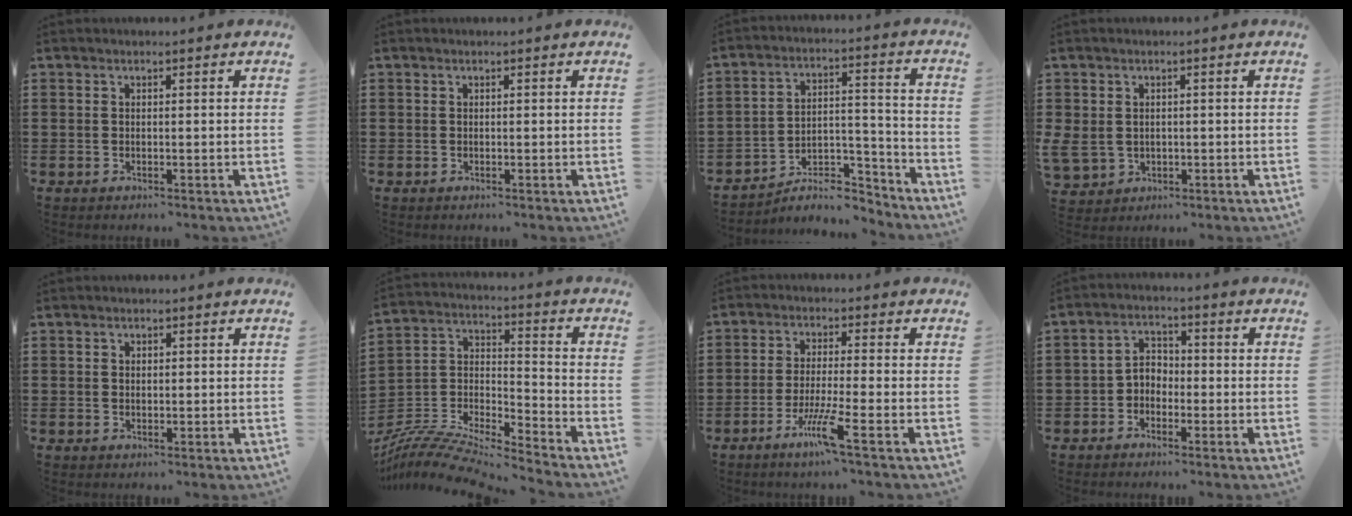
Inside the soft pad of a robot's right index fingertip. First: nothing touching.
{"total": 0.0}
{"total": 7.1, "force": [-6.2, 2.3, 2.5], "torque": [-0.035, 0.021, -0.117]}
{"total": 2.6, "force": [0.4, 2.4, 0.9], "torque": [-0.035, 0.005, 0.004]}
{"total": 0.6, "force": [0.4, 0.4, 0.2], "torque": [-0.005, 0.004, 0.008]}
{"total": 9.6, "force": [-9.2, 1.1, 2.8], "torque": [-0.059, 0.011, -0.186]}
{"total": 6.6, "force": [-3.8, -0.1, 5.5], "torque": [-0.114, -0.015, -0.071]}
{"total": 2.6, "force": [-1.7, 1.7, 0.9], "torque": [-0.023, 0.011, -0.039]}